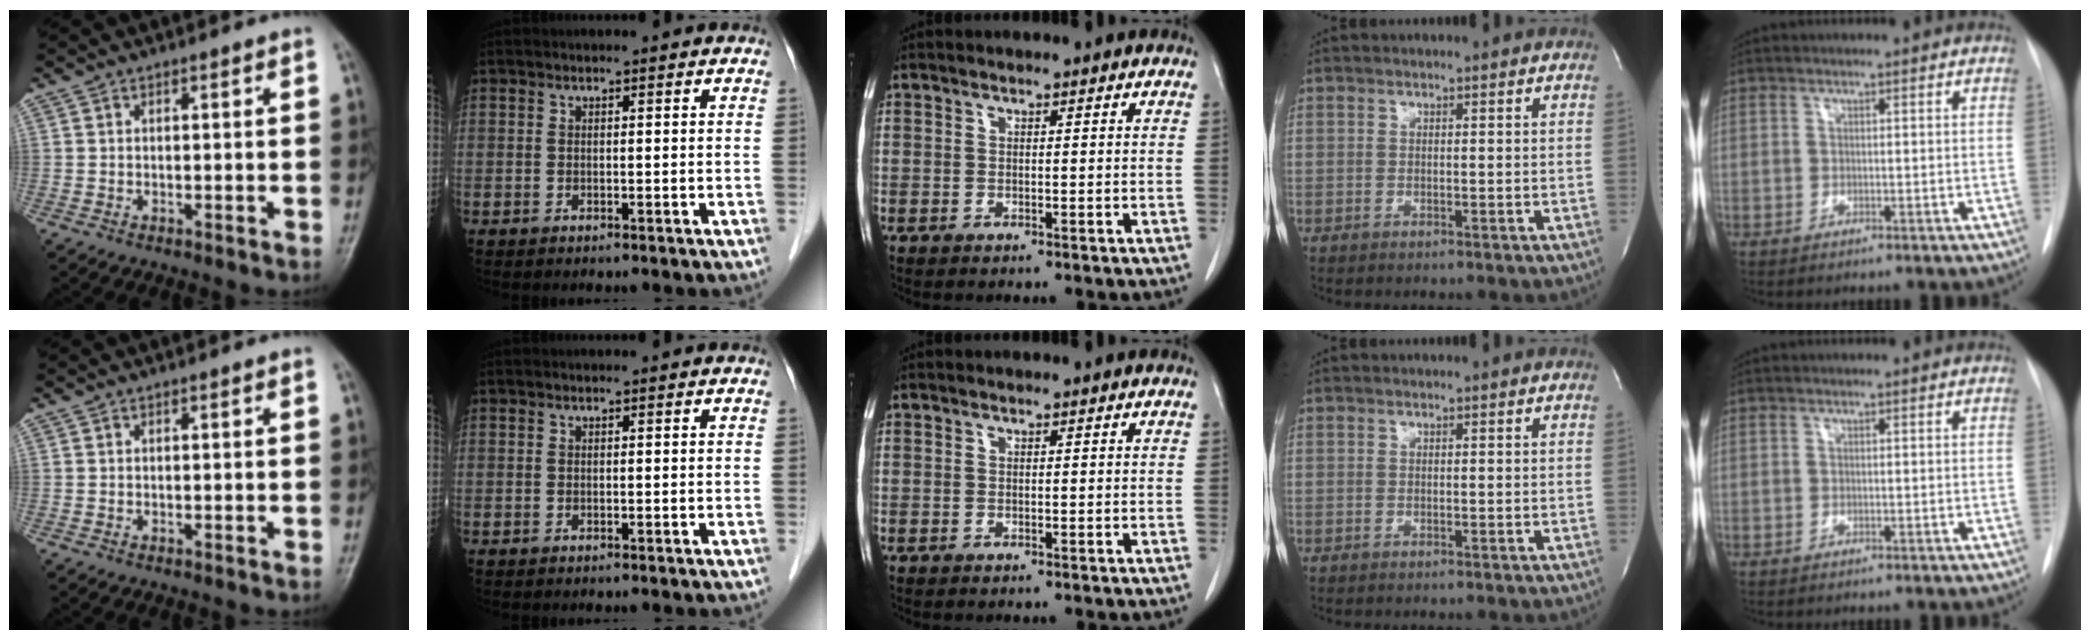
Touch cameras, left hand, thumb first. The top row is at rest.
{}